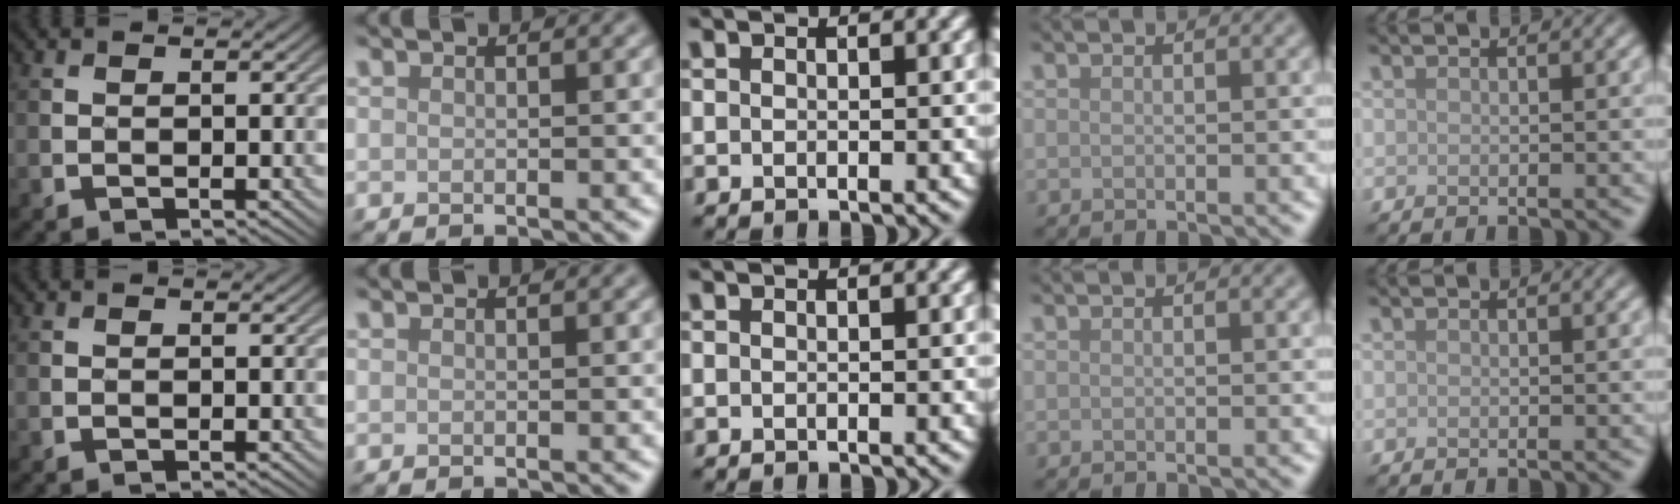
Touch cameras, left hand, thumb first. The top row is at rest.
{}